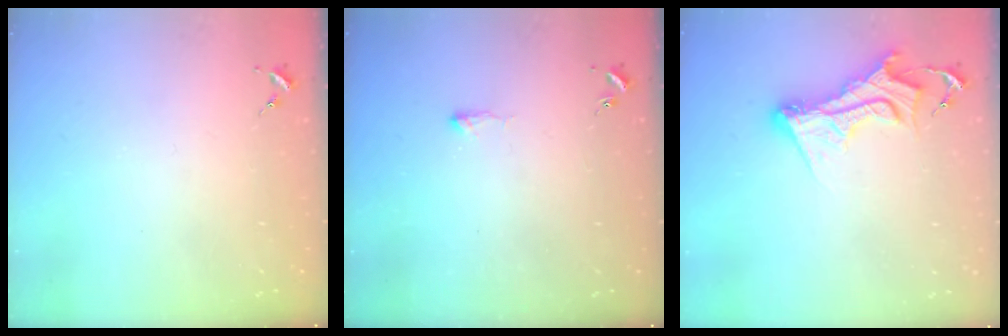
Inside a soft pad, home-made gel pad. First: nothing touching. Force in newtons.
{"total": 3.5, "press": 3.4, "slide": 0.6}
{"total": 10.5, "press": 10.4, "slide": 1.1}